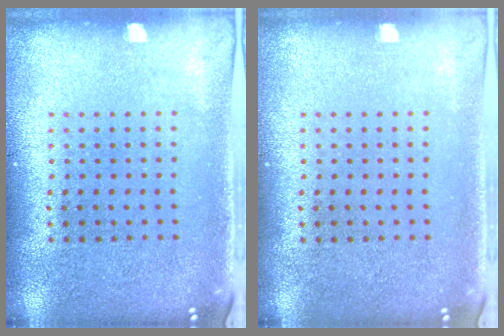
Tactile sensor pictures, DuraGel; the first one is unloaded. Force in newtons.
{"total": 0.0}